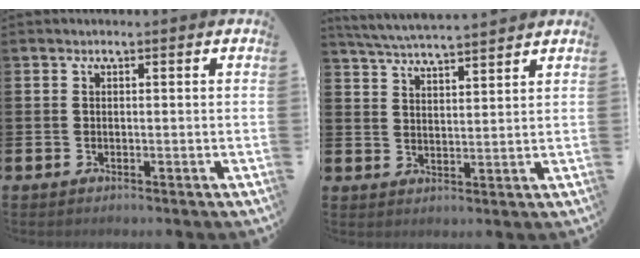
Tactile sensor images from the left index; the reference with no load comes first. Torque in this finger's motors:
{"motor_torque": [0.59, -0.66, 0.29, 0.14]}